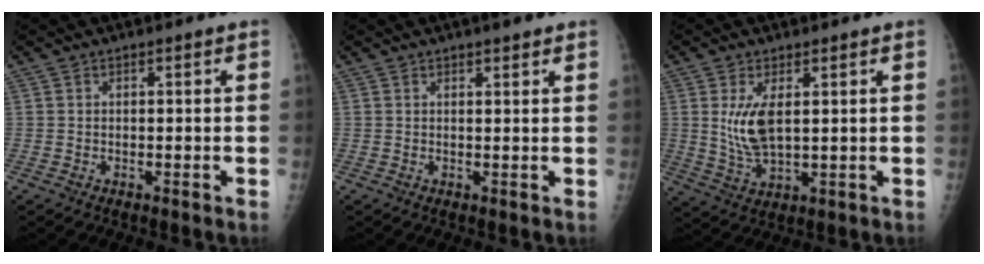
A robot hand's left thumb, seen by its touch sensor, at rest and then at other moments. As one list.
[{"total": 2.5, "force": [1.9, 0.5, 1.6], "torque": [-0.016, -0.006, 0.024]}, {"total": 7.3, "force": [1.7, 3.2, 6.3], "torque": [-0.123, -0.017, 0.045]}]